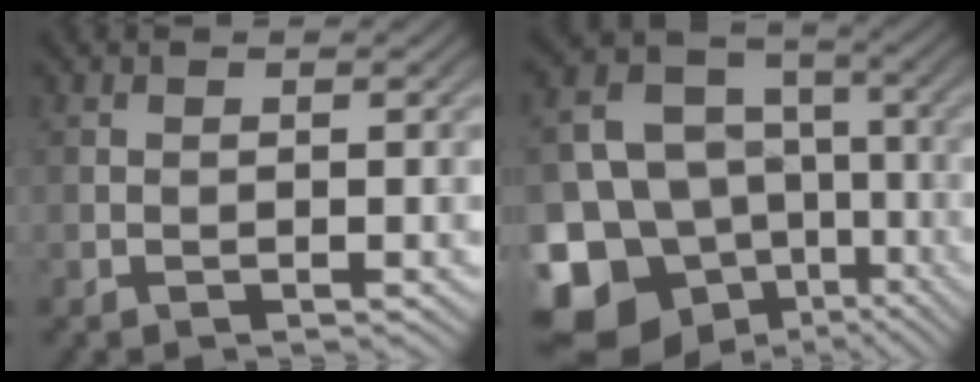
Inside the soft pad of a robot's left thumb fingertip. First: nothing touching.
{"total": 18.5, "force": [-8.3, 14.7, 7.7], "torque": [-0.205, -0.043, -0.116]}